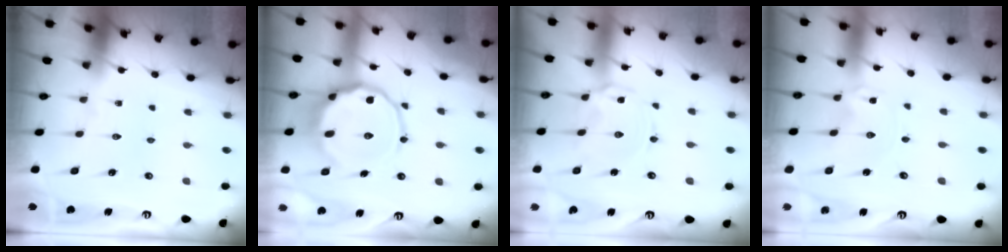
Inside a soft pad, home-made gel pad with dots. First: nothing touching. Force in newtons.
{"total": 13.0, "press": 13.0, "slide": 1.1}
{"total": 2.4, "press": 2.4, "slide": 0.4}
{"total": 0.0}